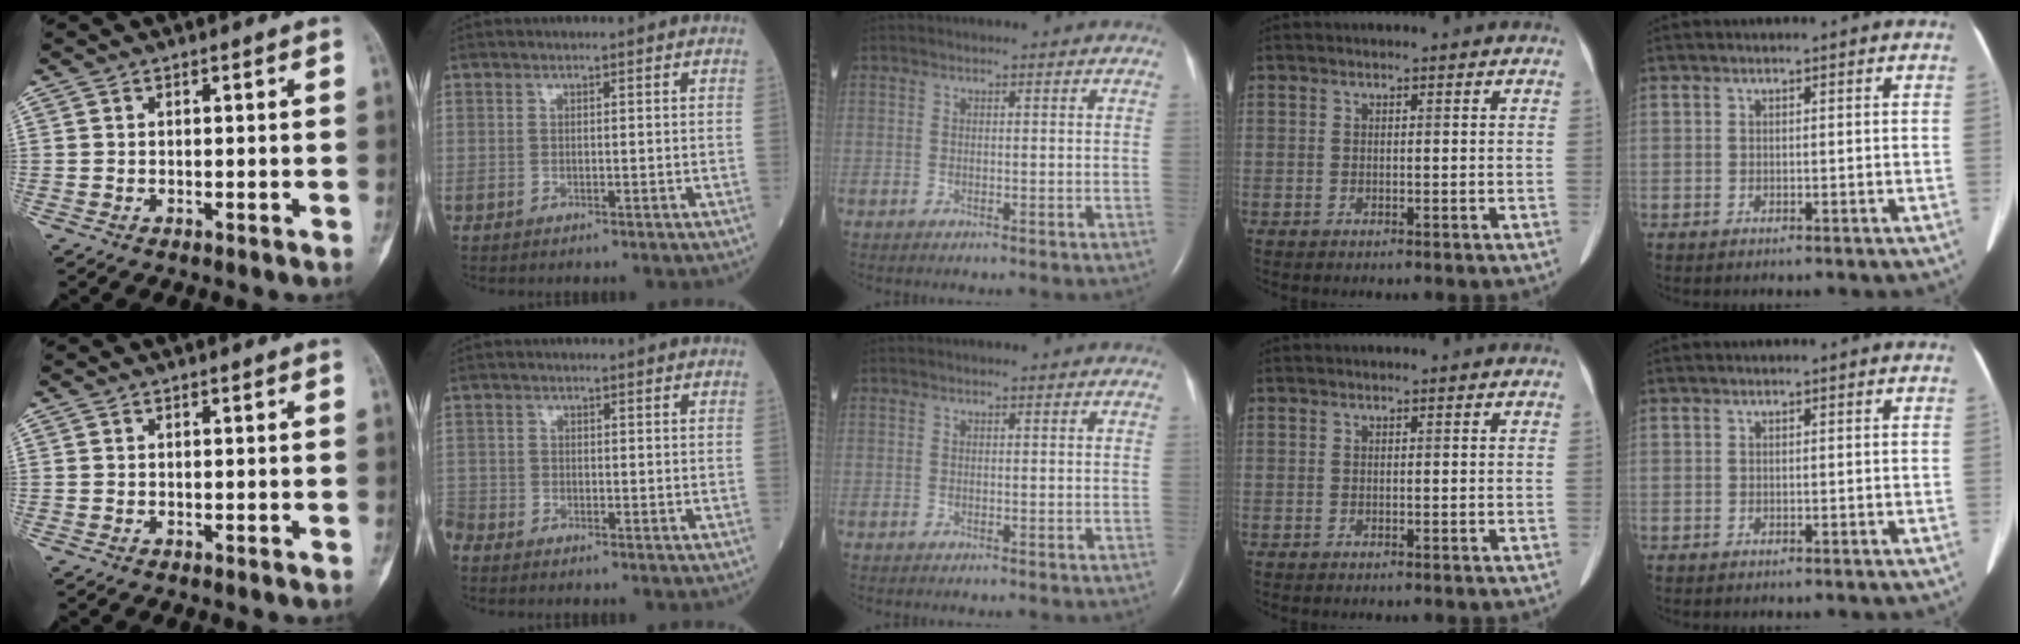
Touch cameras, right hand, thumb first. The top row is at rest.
{"index": {"total": 2.5, "force": [-2.2, 1.1, 0.2], "torque": [-0.008, -0.003, -0.044]}}